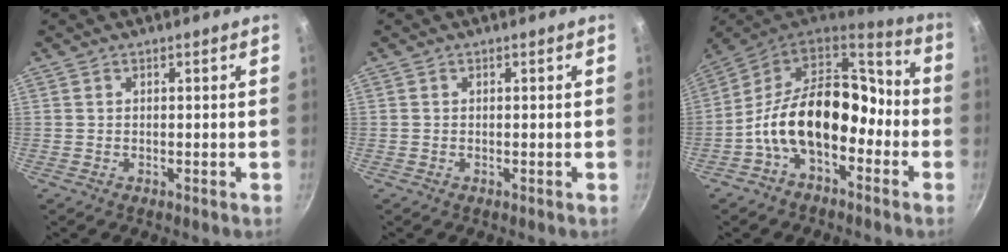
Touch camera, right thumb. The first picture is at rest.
{"total": 0.0}
{"total": 18.4, "force": [-4.7, 11.5, 13.6], "torque": [-0.196, 0.068, -0.102]}